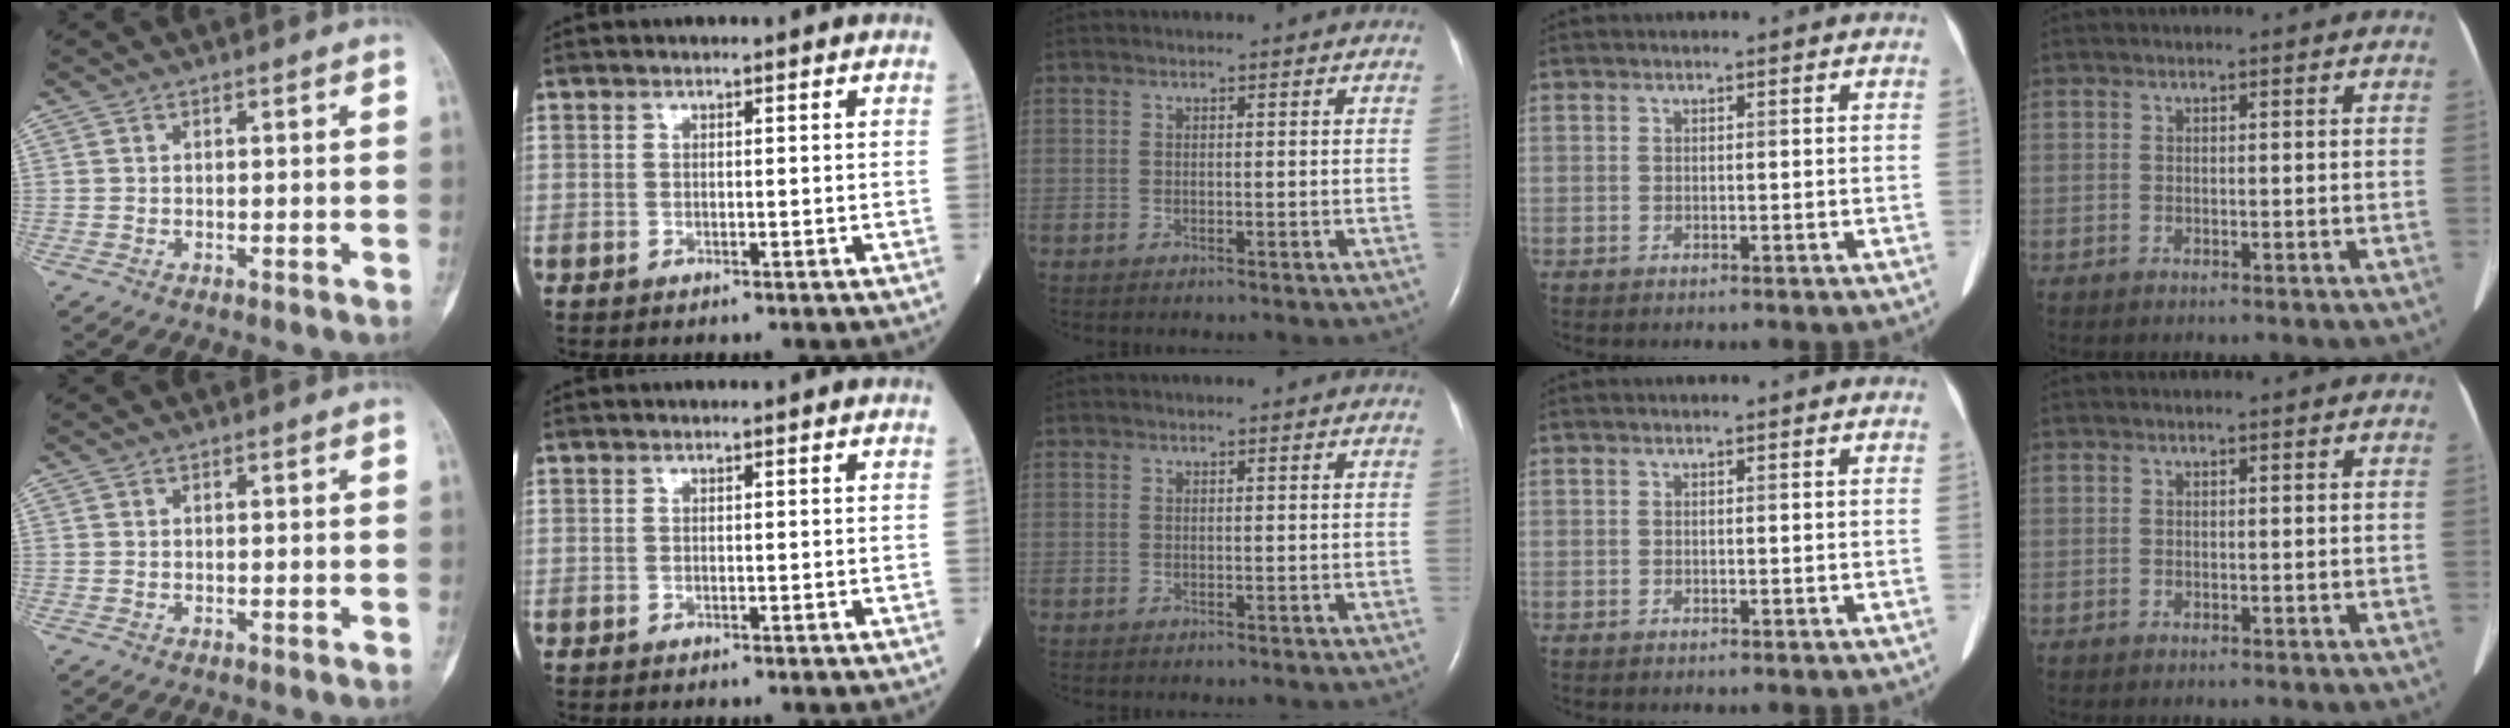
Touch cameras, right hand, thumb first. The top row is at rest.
{}